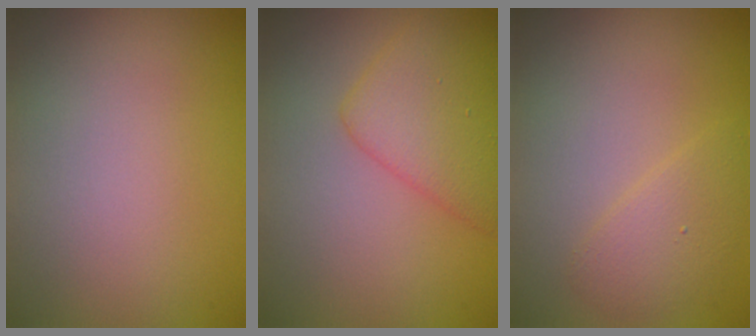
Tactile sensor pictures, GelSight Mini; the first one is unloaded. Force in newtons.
{"total": 4.8, "press": 4.8, "slide": 0.1}
{"total": 2.0, "press": 2.0, "slide": 0.2}